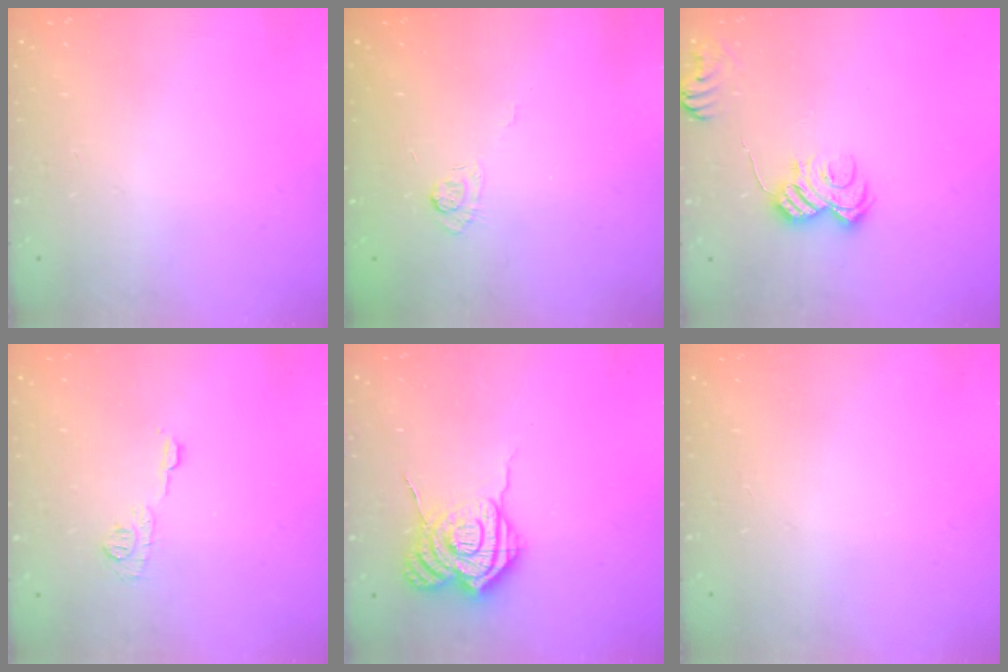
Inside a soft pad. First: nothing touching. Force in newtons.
{"total": 2.9, "press": 2.4, "slide": 1.6}
{"total": 8.2, "press": 8.2, "slide": 0.8}
{"total": 6.0, "press": 6.0, "slide": 0.2}
{"total": 13.8, "press": 13.8, "slide": 1.2}
{"total": 0.0}